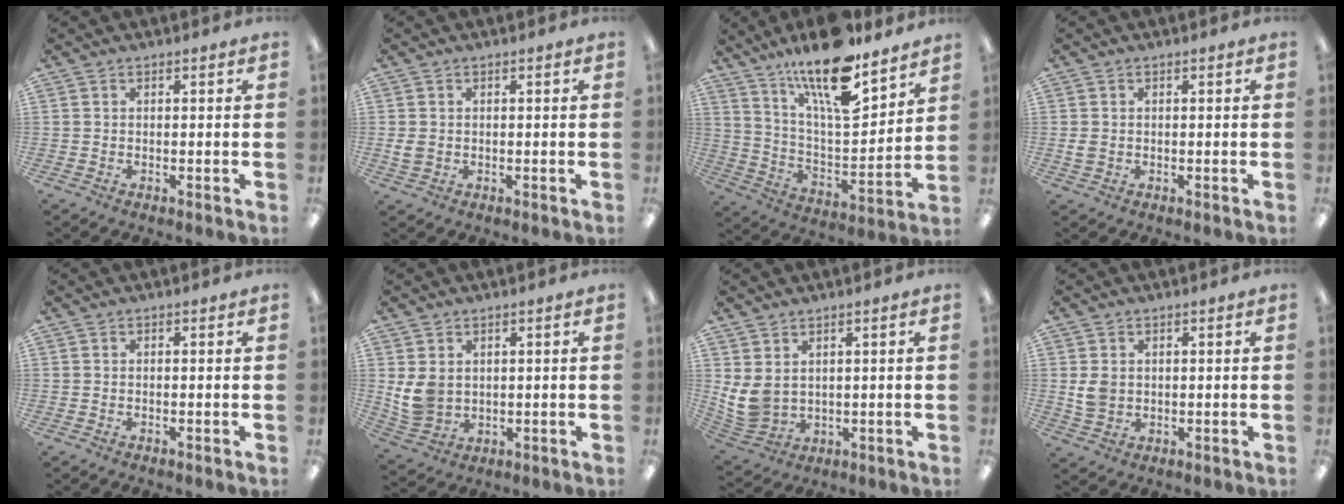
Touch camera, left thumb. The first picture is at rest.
{"total": 2.8, "force": [0.3, 2.3, 1.5], "torque": [-0.019, 0.003, 0.003]}
{"total": 18.9, "force": [14.3, 5.4, 11.1], "torque": [-0.194, -0.096, 0.242]}
{"total": 2.0, "force": [0.2, 1.6, 1.1], "torque": [-0.019, 0.006, 0.003]}
{"total": 0.0}
{"total": 7.1, "force": [1.8, 5.9, 3.5], "torque": [-0.084, 0.000, 0.037]}
{"total": 7.1, "force": [2.4, 5.4, 3.9], "torque": [-0.103, -0.010, 0.048]}
{"total": 4.8, "force": [0.9, 4.0, 2.4], "torque": [-0.045, 0.003, 0.017]}